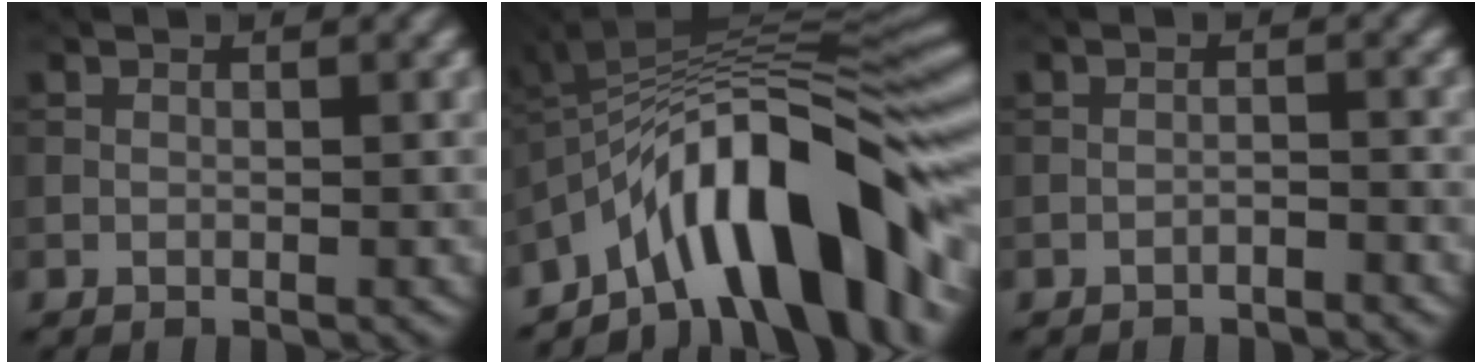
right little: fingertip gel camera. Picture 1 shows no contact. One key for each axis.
{"total": 13.1, "fx": -7.0, "fy": 3.8, "fz": 10.4, "tx": -0.139, "ty": 0.024, "tz": -0.116}
{"total": 1.1, "fx": -1.0, "fy": 0.1, "fz": 0.5, "tx": -0.006, "ty": 0.004, "tz": -0.019}